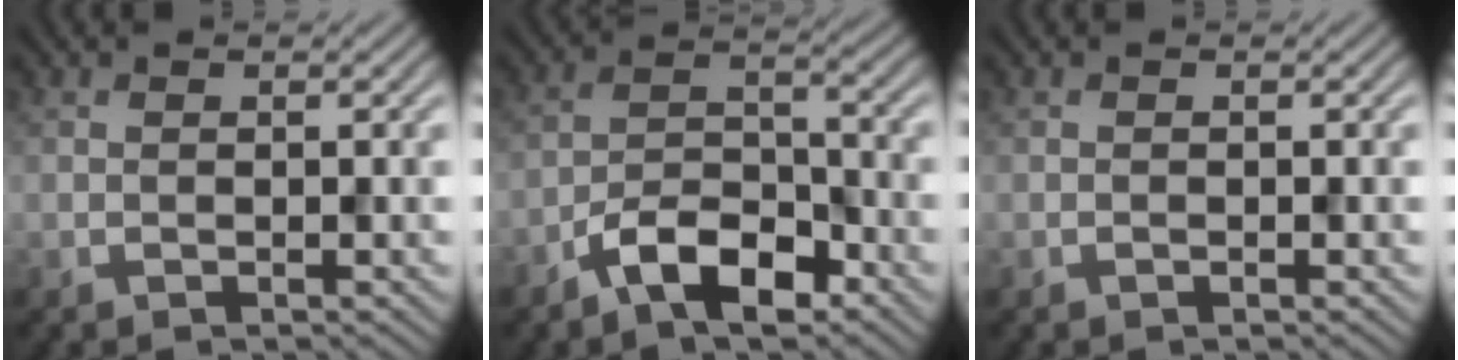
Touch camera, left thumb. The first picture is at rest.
{"total": 7.2, "force": [-4.7, 3.0, 4.5], "torque": [-0.076, 0.009, -0.102]}
{"total": 0.0}